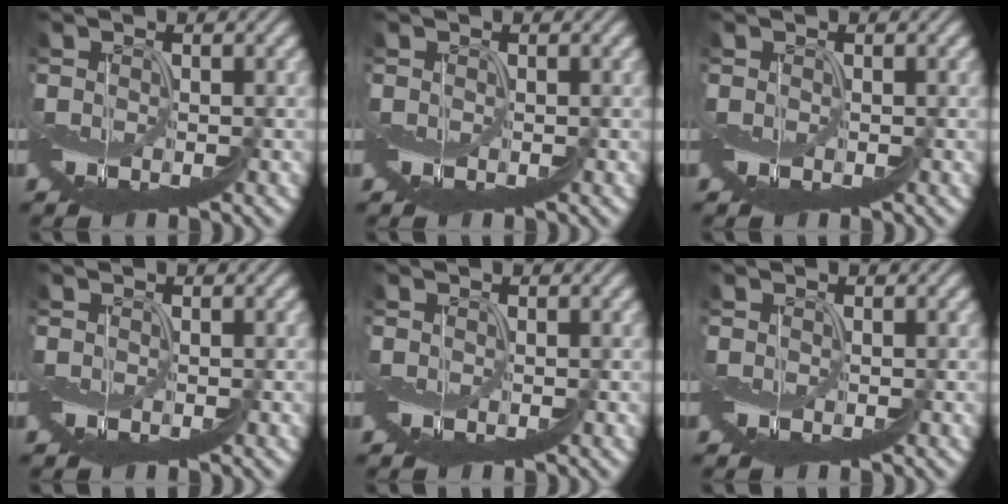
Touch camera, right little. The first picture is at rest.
{"total": 0.0}
{"total": 0.0}
{"total": 0.0}
{"total": 0.0}
{"total": 0.0}